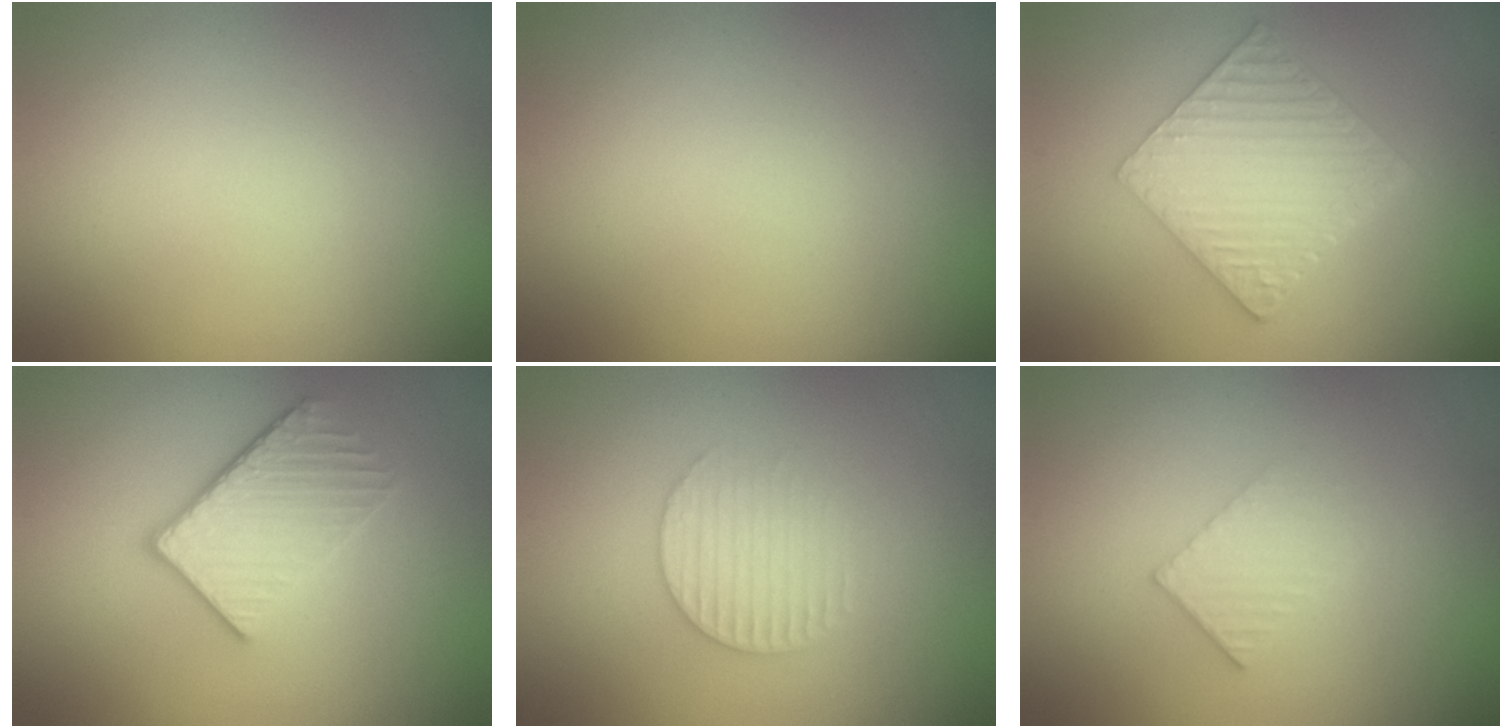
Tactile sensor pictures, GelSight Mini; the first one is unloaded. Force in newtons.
{"total": 0.0}
{"total": 6.7, "press": 4.5, "slide": 4.9}
{"total": 3.7, "press": 3.3, "slide": 1.6}
{"total": 2.2, "press": 2.1, "slide": 0.5}
{"total": 1.9, "press": 1.9, "slide": 0.2}